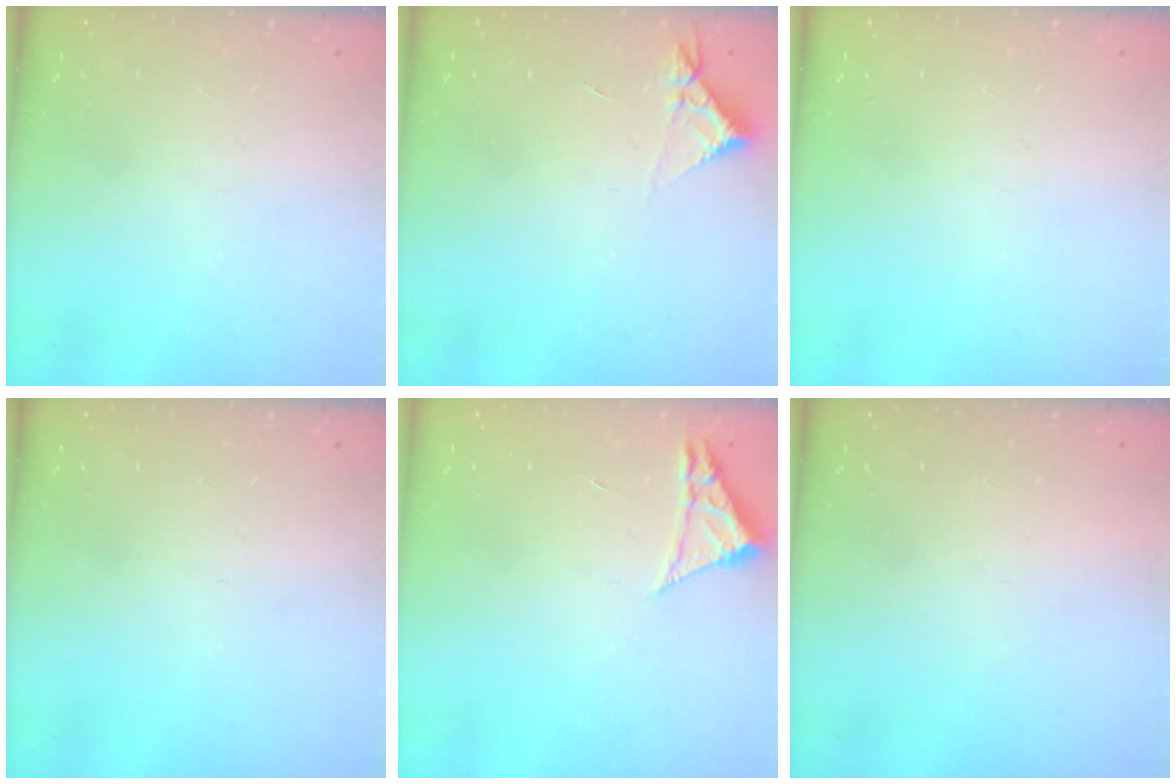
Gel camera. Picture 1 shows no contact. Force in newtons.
{"total": 3.1, "press": 3.1, "slide": 0.5}
{"total": 0.0}
{"total": 0.0}
{"total": 2.3, "press": 2.3, "slide": 0.4}
{"total": 1.5, "press": 1.5, "slide": 0.1}